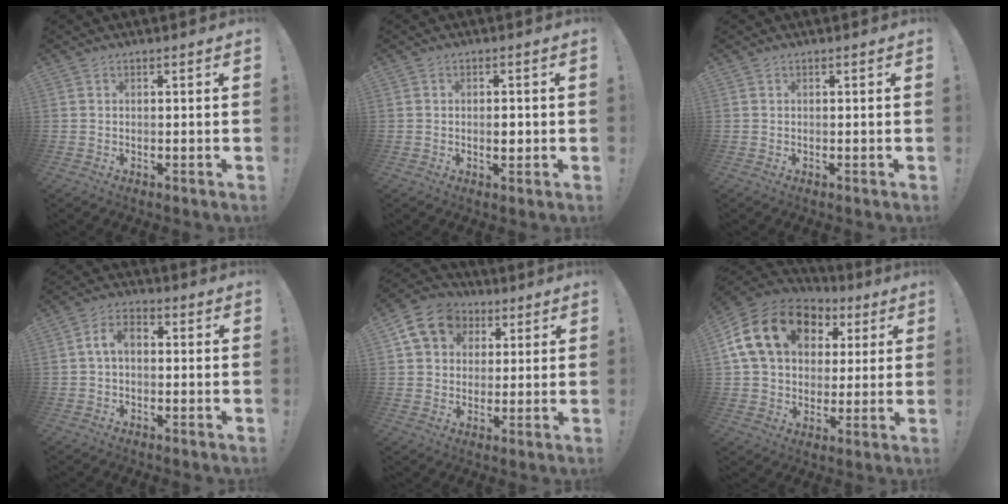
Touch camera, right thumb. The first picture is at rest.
{"total": 2.5, "force": [-0.4, 1.3, 2.1], "torque": [-0.012, -0.005, -0.012]}
{"total": 0.0}
{"total": 5.6, "force": [0.0, 3.3, 4.5], "torque": [-0.098, 0.011, -0.002]}
{"total": 12.2, "force": [4.6, 10.1, 5.0], "torque": [-0.068, -0.014, 0.093]}
{"total": 20.7, "force": [7.2, 14.9, 12.5], "torque": [-0.207, -0.009, 0.142]}